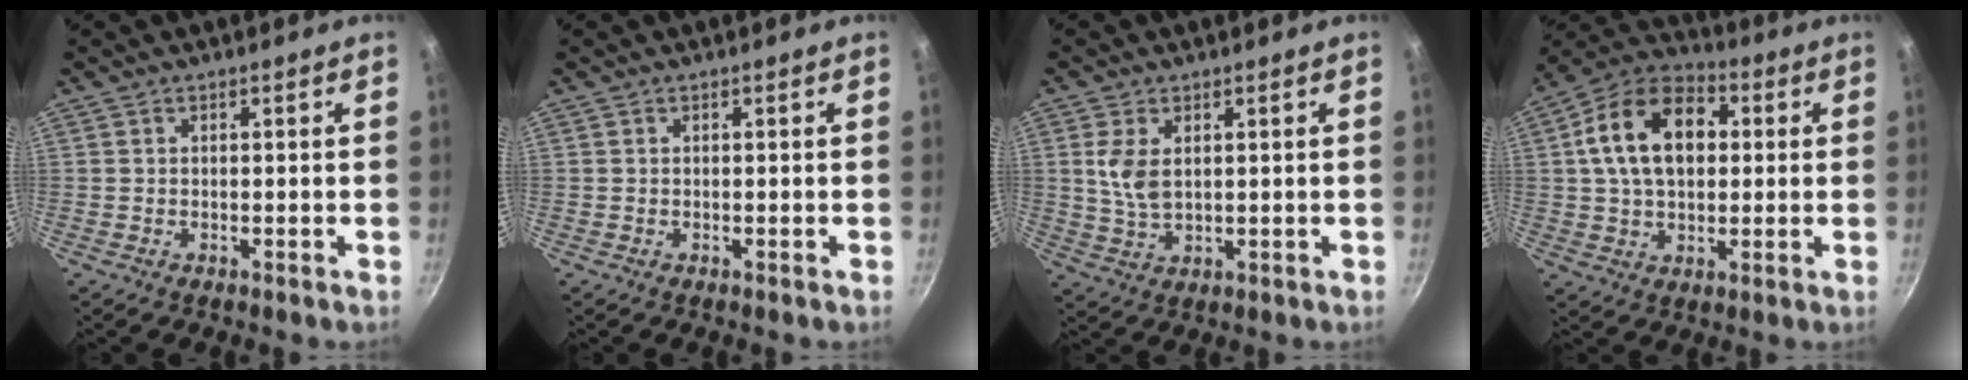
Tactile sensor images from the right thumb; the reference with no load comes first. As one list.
[{"total": 0.0}, {"total": 5.8, "force": [1.4, 3.3, 4.6], "torque": [-0.092, -0.008, 0.031]}, {"total": 16.5, "force": [2.9, 11.0, 11.9], "torque": [-0.175, 0.024, 0.034]}]